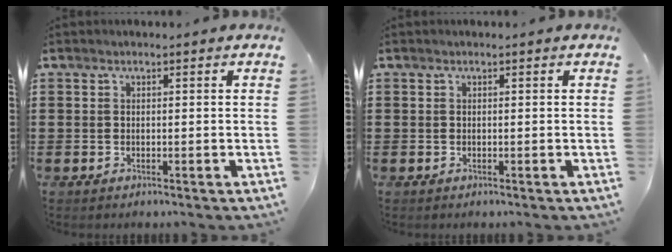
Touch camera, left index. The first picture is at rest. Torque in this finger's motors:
{"motor_torque": [0.00, 0.00, 0.00, 0.00]}